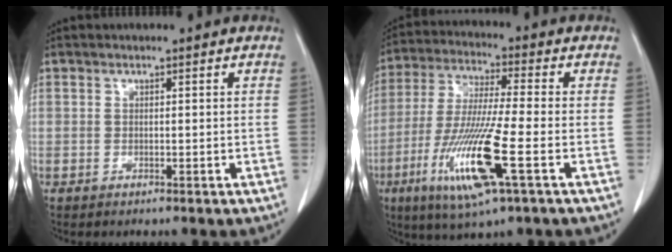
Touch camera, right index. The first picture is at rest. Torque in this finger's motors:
{"motor_torque": [2.02, -0.12, 0.74, 0.14]}